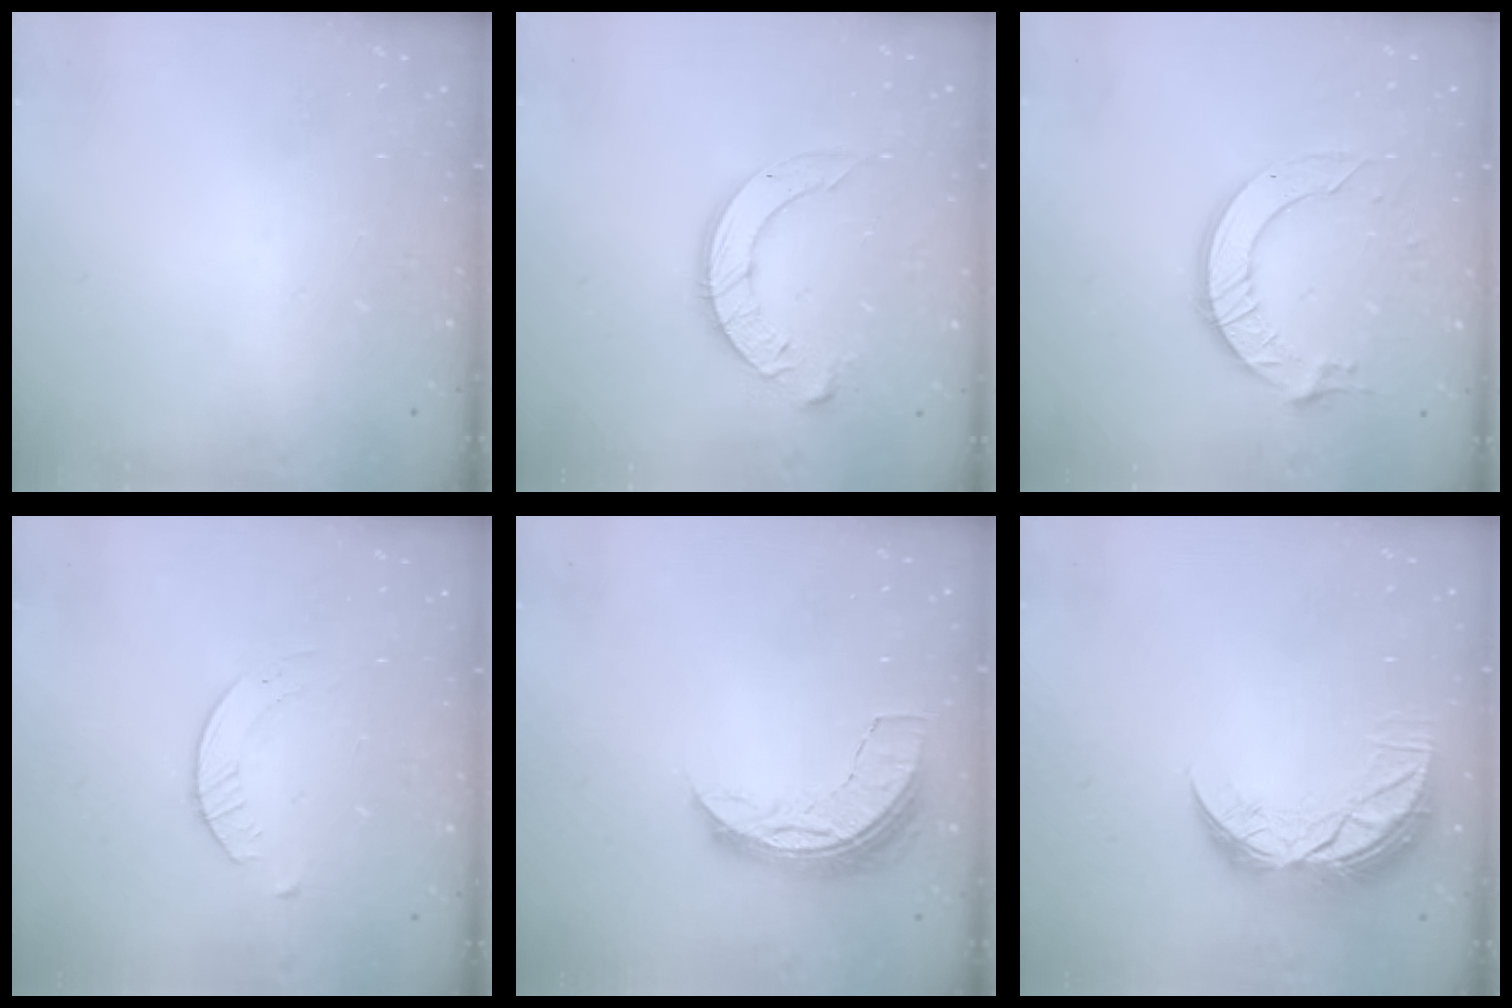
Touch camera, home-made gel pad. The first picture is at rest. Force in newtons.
{"total": 10.2, "press": 10.2, "slide": 1.0}
{"total": 11.8, "press": 11.8, "slide": 1.1}
{"total": 2.1, "press": 2.0, "slide": 0.3}
{"total": 6.9, "press": 6.9, "slide": 0.5}
{"total": 10.1, "press": 10.0, "slide": 0.9}